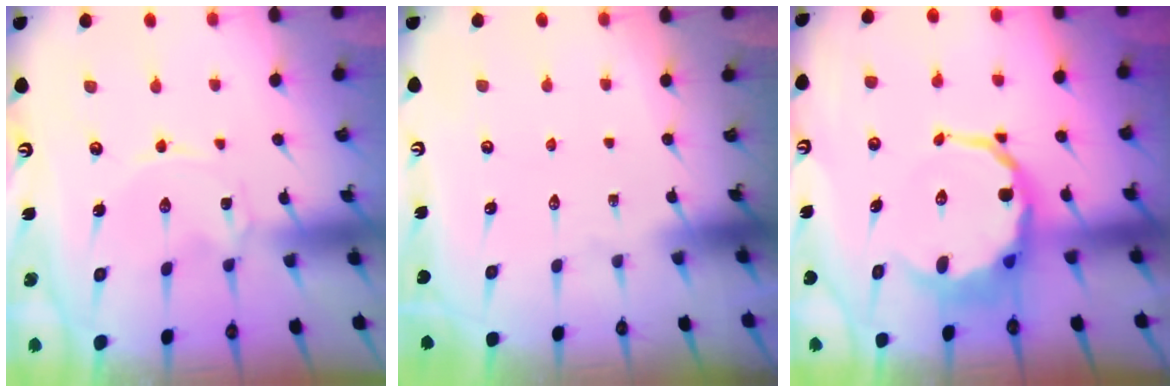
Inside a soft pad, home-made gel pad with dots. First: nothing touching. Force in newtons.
{"total": 0.0}
{"total": 8.3, "press": 7.9, "slide": 2.5}